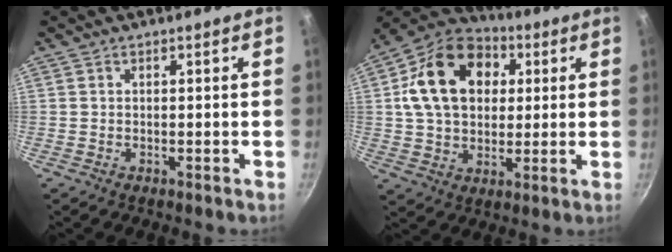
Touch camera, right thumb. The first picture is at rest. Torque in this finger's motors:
{"motor_torque": [0.28, 3.10, 1.62, 0.20, 0.27]}